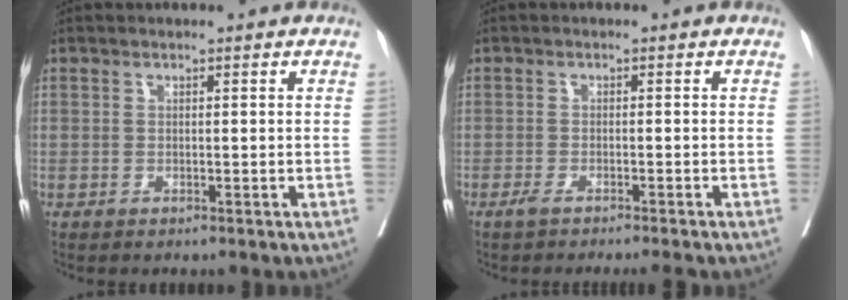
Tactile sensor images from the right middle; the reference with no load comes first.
{"total": 4.0, "force": [-3.4, -0.2, 2.2], "torque": [-0.022, -0.003, -0.050]}